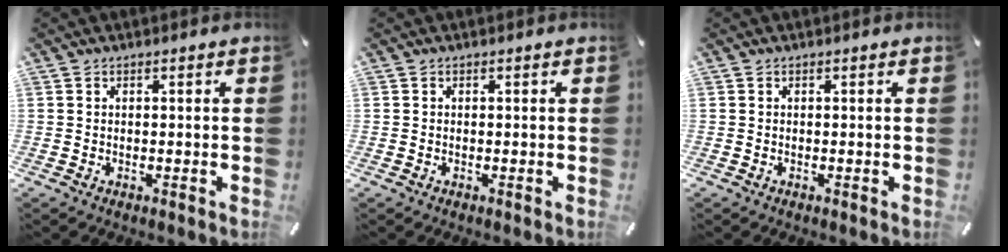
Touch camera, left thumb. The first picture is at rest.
{"total": 0.0}
{"total": 0.0}